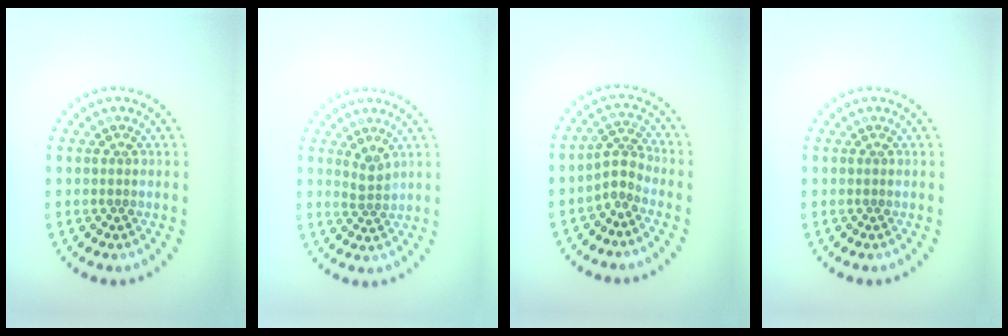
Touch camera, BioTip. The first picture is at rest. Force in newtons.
{"total": 1.6, "press": 1.2, "slide": 1.0}
{"total": 2.2, "press": 1.4, "slide": 1.7}
{"total": 0.0}